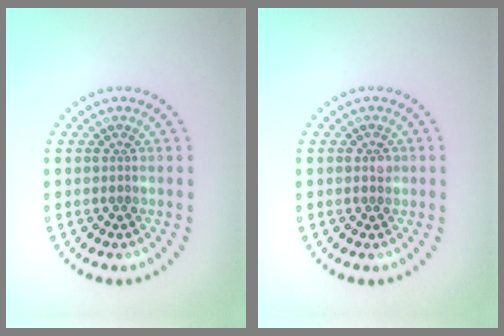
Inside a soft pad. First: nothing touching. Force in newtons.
{"total": 0.9, "press": 0.8, "slide": 0.5}